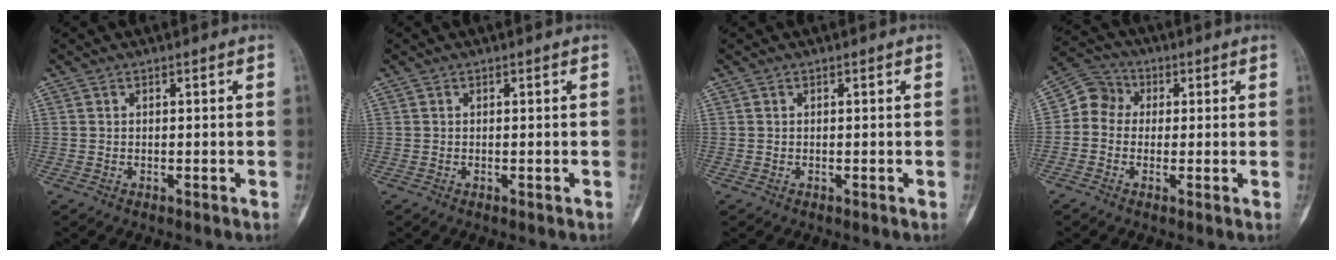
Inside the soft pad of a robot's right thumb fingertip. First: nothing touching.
{"total": 0.0}
{"total": 0.0}
{"total": 6.3, "force": [0.3, 5.7, 2.8], "torque": [-0.029, 0.021, -0.010]}